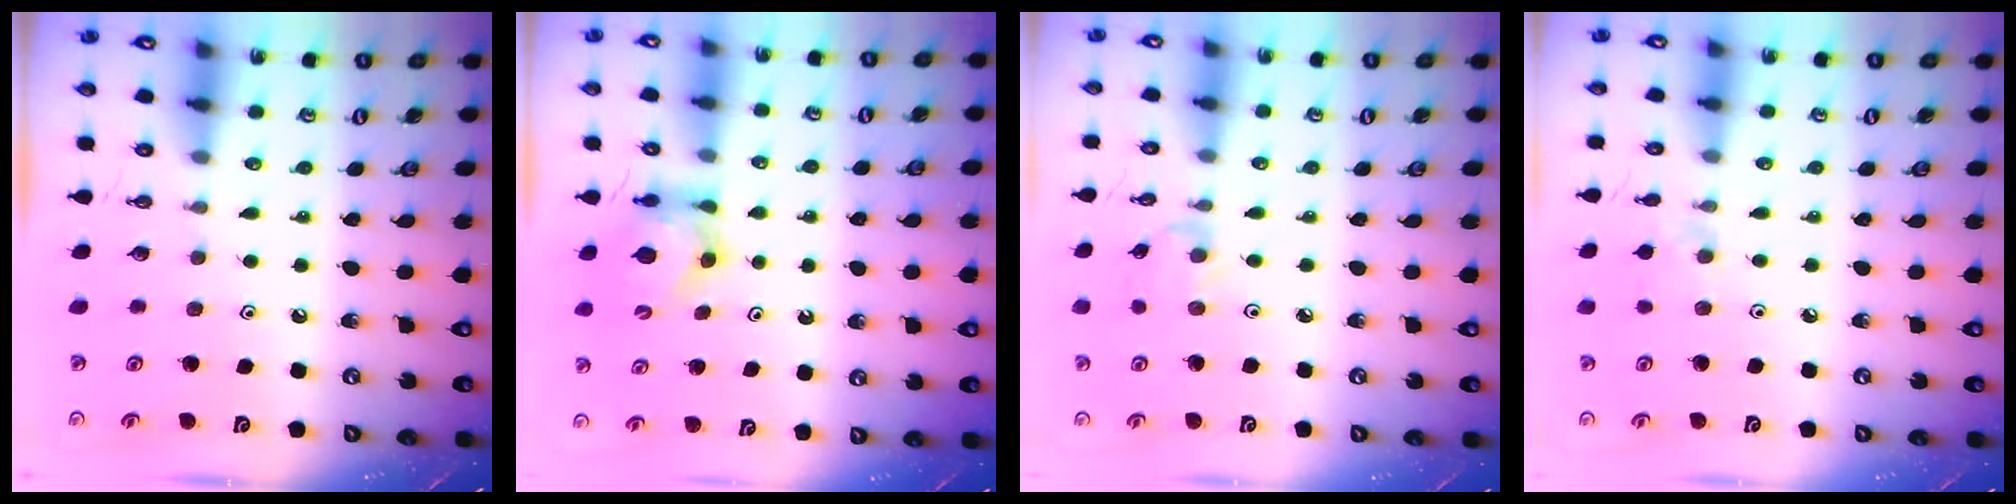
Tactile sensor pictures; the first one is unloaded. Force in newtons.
{"total": 6.3, "press": 6.3, "slide": 0.4}
{"total": 2.1, "press": 2.1, "slide": 0.4}
{"total": 4.5, "press": 4.5, "slide": 0.7}